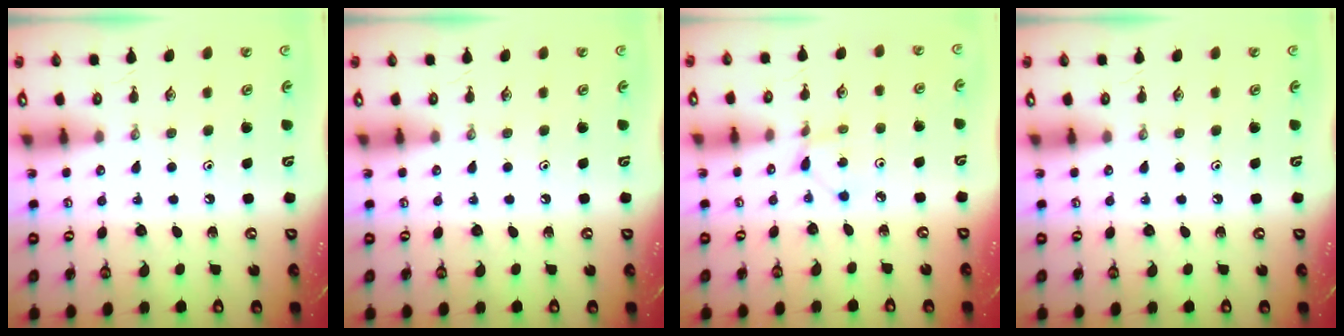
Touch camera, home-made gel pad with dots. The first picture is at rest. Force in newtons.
{"total": 0.0}
{"total": 1.3, "press": 1.3, "slide": 0.1}
{"total": 0.0}